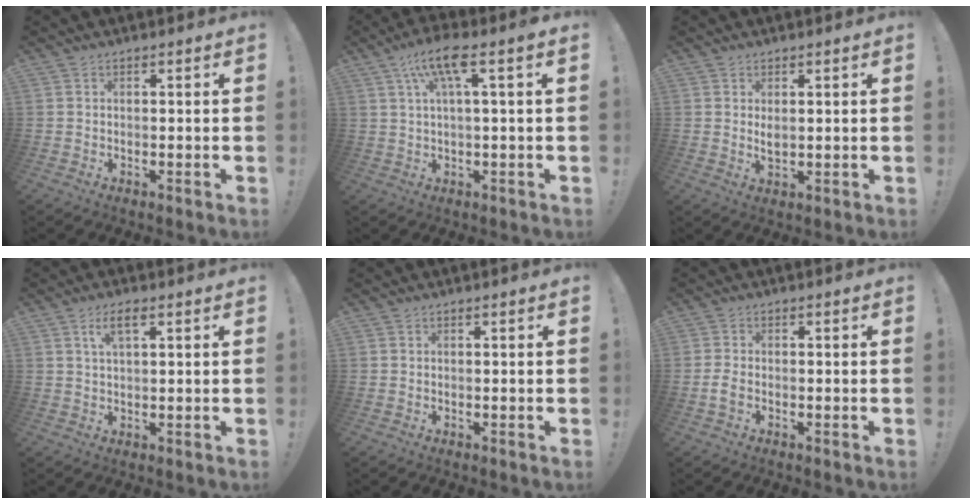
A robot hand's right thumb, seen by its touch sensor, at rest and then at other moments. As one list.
[{"total": 9.5, "force": [3.0, 1.8, 8.9], "torque": [-0.146, -0.005, 0.047]}, {"total": 2.6, "force": [1.1, 1.1, 2.0], "torque": [-0.025, -0.009, 0.016]}, {"total": 3.0, "force": [1.2, 1.6, 2.3], "torque": [-0.035, 0.002, 0.017]}, {"total": 0.0}, {"total": 2.8, "force": [-1.1, 1.5, 2.1], "torque": [-0.045, 0.008, -0.018]}]